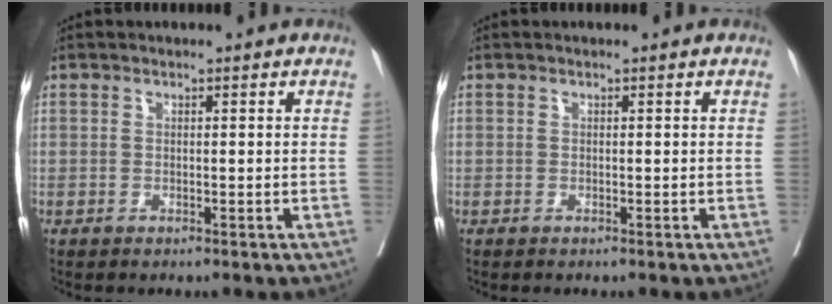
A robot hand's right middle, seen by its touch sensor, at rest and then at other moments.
{"total": 0.0}